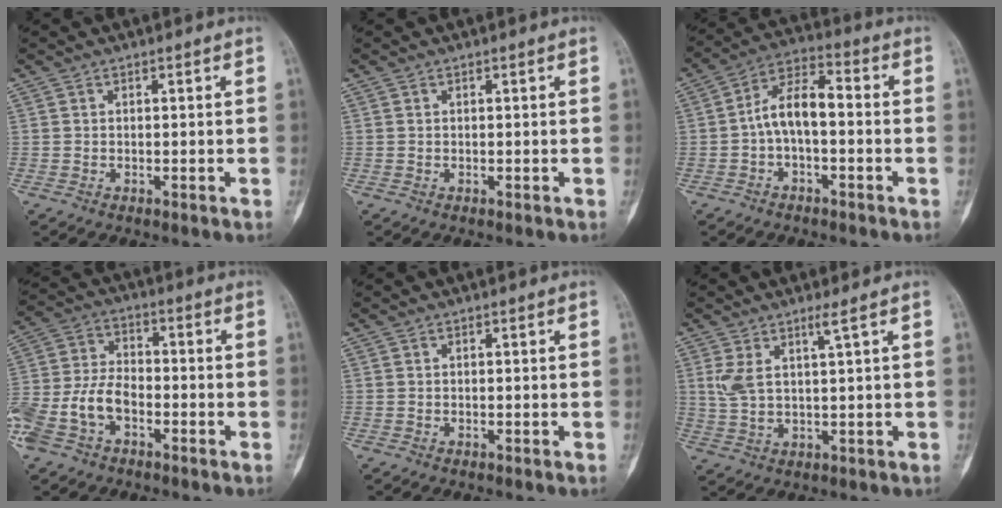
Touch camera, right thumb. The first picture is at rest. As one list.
[{"total": 0.0}, {"total": 8.4, "force": [-1.2, 4.2, 7.2], "torque": [-0.127, 0.042, -0.031]}, {"total": 12.5, "force": [-5.0, 7.7, 8.4], "torque": [-0.181, 0.032, -0.099]}, {"total": 0.0}, {"total": 5.0, "force": [2.3, 0.3, 4.4], "torque": [-0.105, -0.020, 0.057]}]